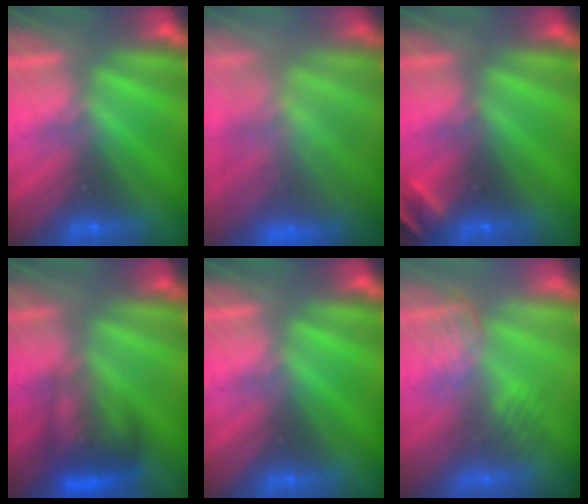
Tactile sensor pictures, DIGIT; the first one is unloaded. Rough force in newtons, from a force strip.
{"total": 11.0}
{"total": 2.0}
{"total": 8.5}
{"total": 0.0}
{"total": 2.7}